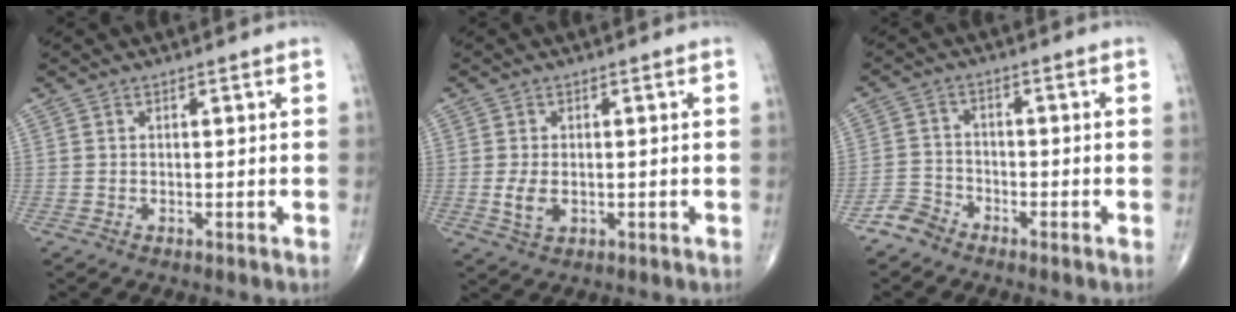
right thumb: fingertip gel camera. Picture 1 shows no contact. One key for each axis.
{"total": 3.8, "fx": -0.5, "fy": 2.3, "fz": 2.9, "tx": -0.058, "ty": -0.005, "tz": -0.004}
{"total": 3.8, "fx": -3.2, "fy": 2.1, "fz": 0.3, "tx": 0.003, "ty": 0.013, "tz": -0.071}